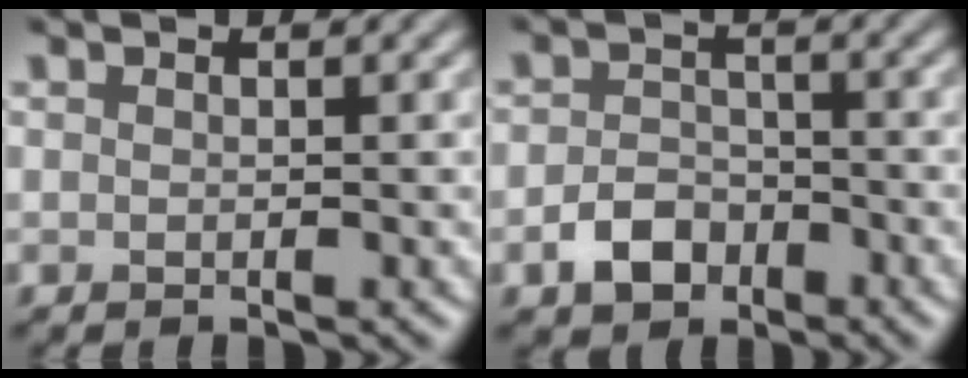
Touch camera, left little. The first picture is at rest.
{"total": 3.3, "force": [-1.9, 2.3, 1.5], "torque": [-0.023, 0.003, -0.039]}